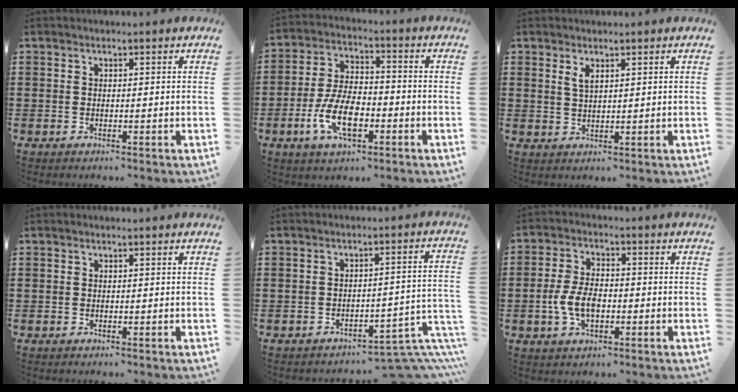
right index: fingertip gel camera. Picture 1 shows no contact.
{"total": 9.6, "force": [-3.4, 4.3, 7.8], "torque": [-0.176, -0.009, -0.065]}
{"total": 1.8, "force": [1.2, 0.6, 1.2], "torque": [-0.026, 0.004, 0.021]}
{"total": 0.0}
{"total": 5.2, "force": [-4.4, 0.6, 2.8], "torque": [-0.046, -0.004, -0.083]}
{"total": 6.1, "force": [-1.4, 3.4, 5.0], "torque": [-0.122, -0.001, -0.033]}